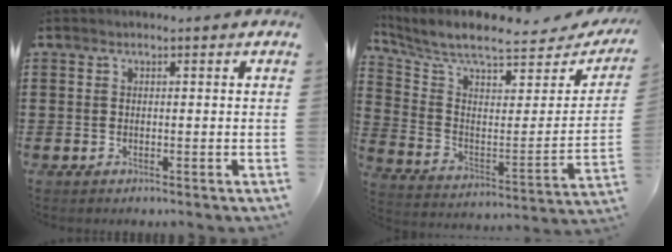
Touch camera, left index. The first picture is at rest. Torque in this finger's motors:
{"motor_torque": [2.14, 0.00, 0.94, 0.19]}